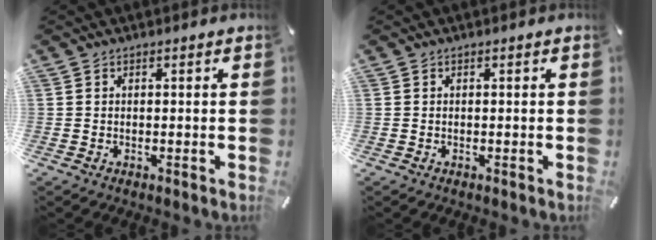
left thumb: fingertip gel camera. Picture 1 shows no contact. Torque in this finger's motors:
{"motor_torque": [0.00, 0.00, -0.04, 0.05, 0.00]}